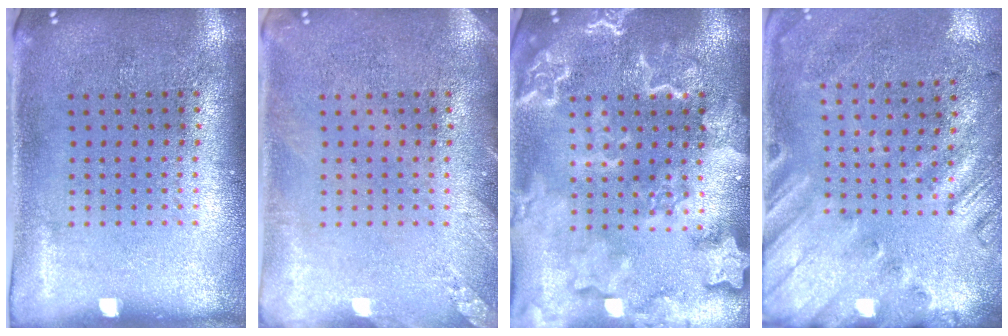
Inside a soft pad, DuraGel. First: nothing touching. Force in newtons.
{"total": 1.4, "press": 1.4, "slide": 0.2}
{"total": 4.8, "press": 4.7, "slide": 0.7}
{"total": 2.6, "press": 1.9, "slide": 1.7}